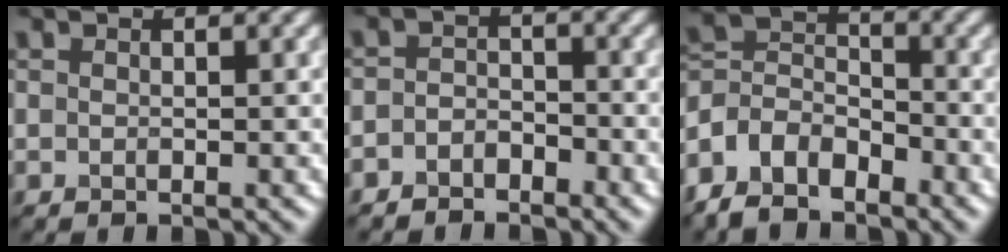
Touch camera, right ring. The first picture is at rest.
{"total": 2.2, "force": [-1.8, 1.2, 0.5], "torque": [-0.006, 0.006, -0.039]}
{"total": 5.6, "force": [-3.9, 3.3, 2.4], "torque": [-0.045, 0.006, -0.083]}